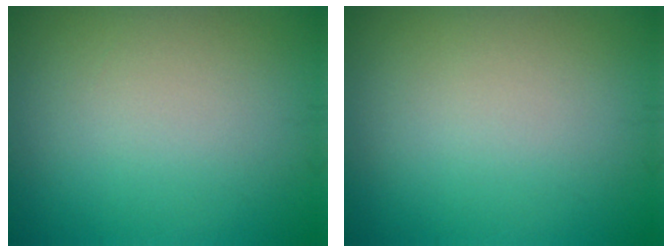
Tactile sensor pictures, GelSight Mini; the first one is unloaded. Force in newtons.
{"total": 0.0}